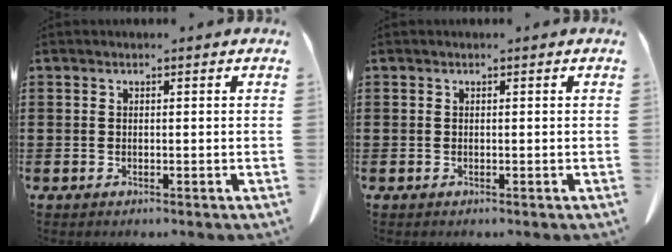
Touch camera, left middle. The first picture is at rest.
{"total": 0.0}